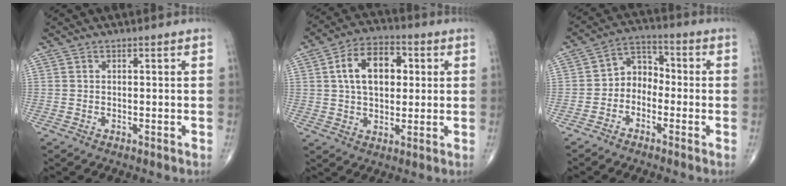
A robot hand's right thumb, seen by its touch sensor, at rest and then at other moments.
{"total": 12.5, "force": [2.5, 7.9, 9.4], "torque": [-0.134, 0.012, 0.036]}
{"total": 6.2, "force": [-1.8, 4.9, 3.4], "torque": [-0.029, 0.035, -0.051]}